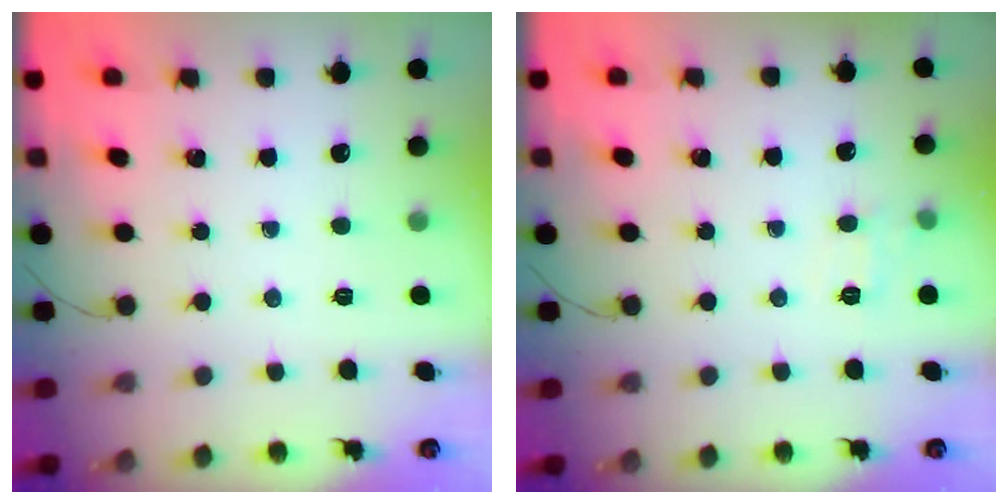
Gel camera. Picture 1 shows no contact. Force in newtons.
{"total": 7.3, "press": 7.1, "slide": 1.8}